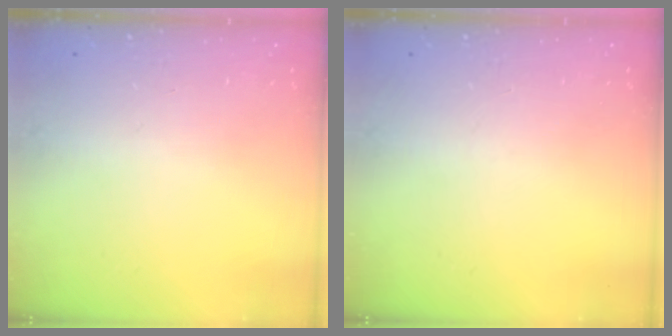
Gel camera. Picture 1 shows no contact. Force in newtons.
{"total": 0.0}